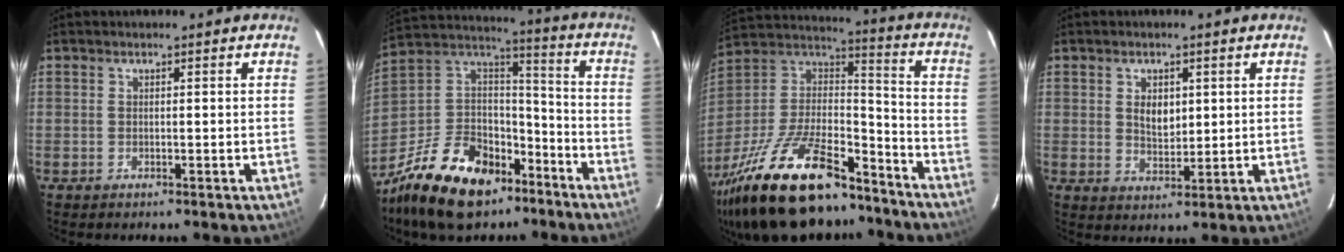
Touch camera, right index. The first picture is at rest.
{"total": 23.4, "force": [-15.0, 13.2, 12.1], "torque": [-0.267, 0.032, -0.238]}
{"total": 33.0, "force": [-23.2, 12.9, 19.7], "torque": [-0.394, -0.008, -0.366]}
{"total": 4.6, "force": [1.2, 3.0, 3.2], "torque": [-0.053, 0.002, 0.024]}